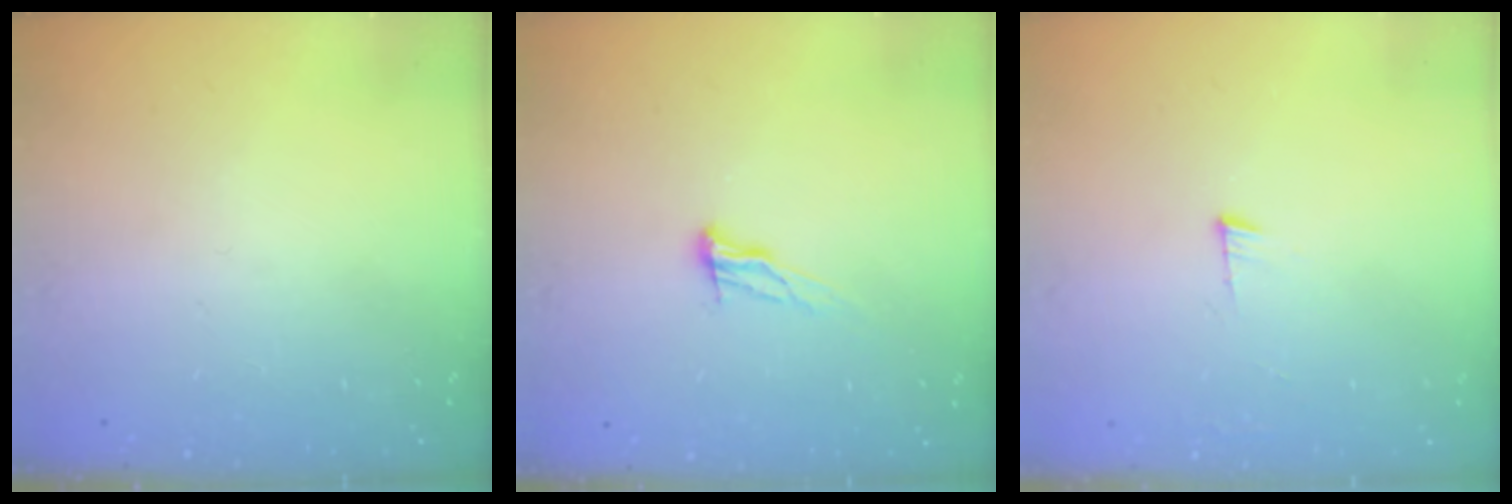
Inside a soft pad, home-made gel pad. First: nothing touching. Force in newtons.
{"total": 8.7, "press": 8.4, "slide": 2.4}
{"total": 3.5, "press": 3.5, "slide": 0.5}